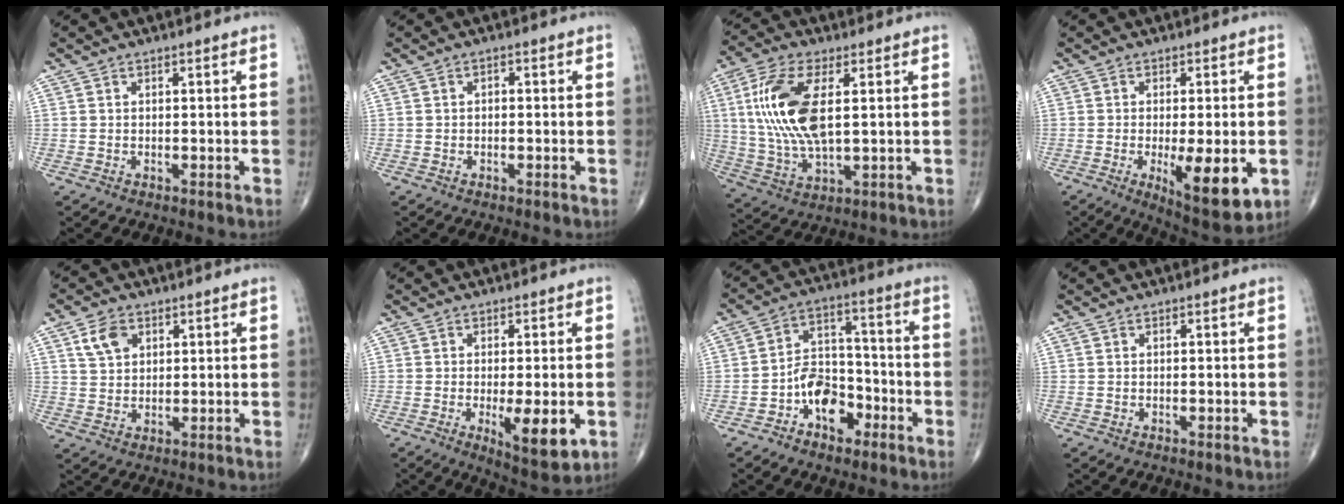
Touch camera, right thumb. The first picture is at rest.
{"total": 0.7, "force": [-0.2, 0.5, 0.4], "torque": [0.001, 0.003, -0.007]}
{"total": 15.6, "force": [2.8, 6.7, 13.8], "torque": [-0.298, -0.006, 0.057]}
{"total": 11.6, "force": [-2.9, 3.6, 10.6], "torque": [-0.151, -0.023, -0.036]}
{"total": 5.5, "force": [2.4, 3.8, 3.1], "torque": [-0.042, -0.007, 0.047]}
{"total": 9.3, "force": [-2.3, 2.8, 8.5], "torque": [-0.120, -0.022, -0.030]}
{"total": 9.9, "force": [-4.6, 6.4, 6.0], "torque": [-0.072, 0.050, -0.082]}
{"total": 0.0}